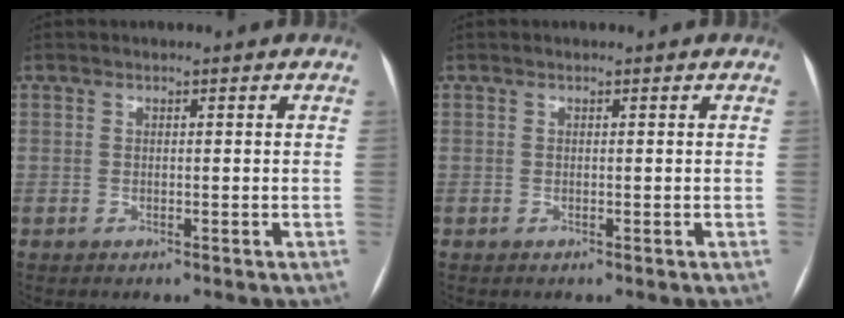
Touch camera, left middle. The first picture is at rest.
{"total": 0.0}